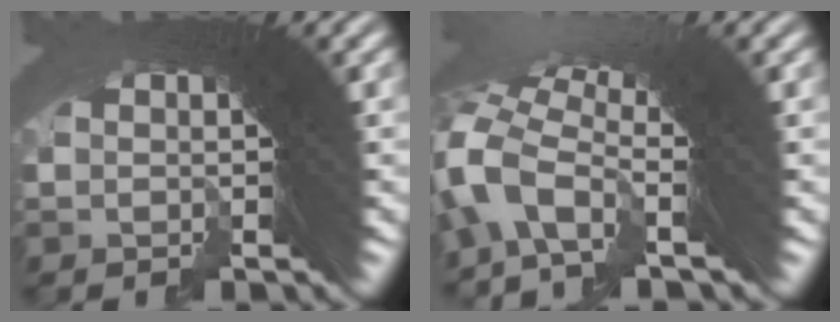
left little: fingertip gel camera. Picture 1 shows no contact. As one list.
[{"total": 4.8, "force": [-1.3, 3.3, 3.2], "torque": [-0.074, 0.000, -0.031]}]